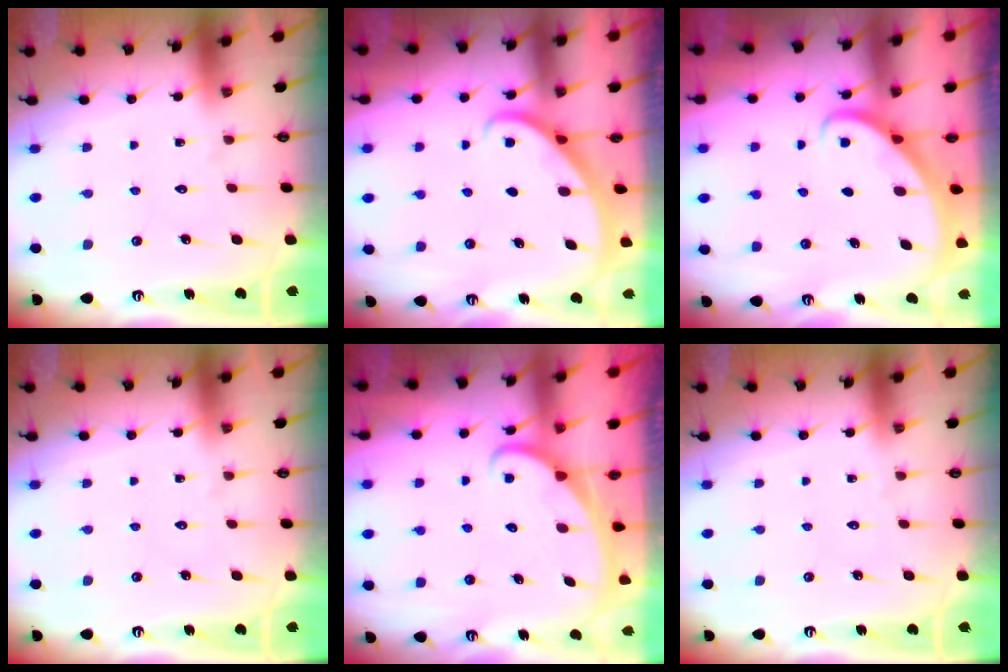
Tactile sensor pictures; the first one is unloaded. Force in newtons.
{"total": 2.3, "press": 2.3, "slide": 0.2}
{"total": 2.8, "press": 2.8, "slide": 0.2}
{"total": 0.0}
{"total": 2.1, "press": 2.1, "slide": 0.1}
{"total": 0.0}